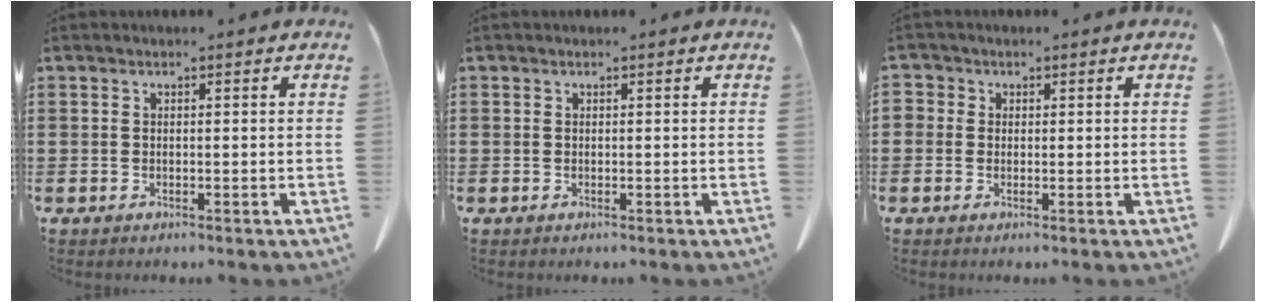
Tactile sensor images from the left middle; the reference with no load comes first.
{"total": 0.0}
{"total": 1.2, "force": [0.3, 1.2, 0.2], "torque": [-0.009, 0.006, 0.003]}